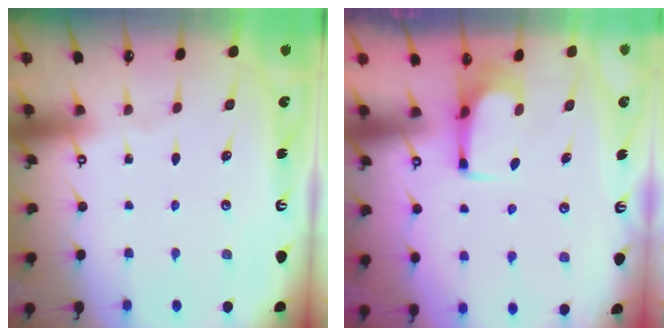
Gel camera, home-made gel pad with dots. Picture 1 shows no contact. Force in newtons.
{"total": 3.4, "press": 3.4, "slide": 0.2}